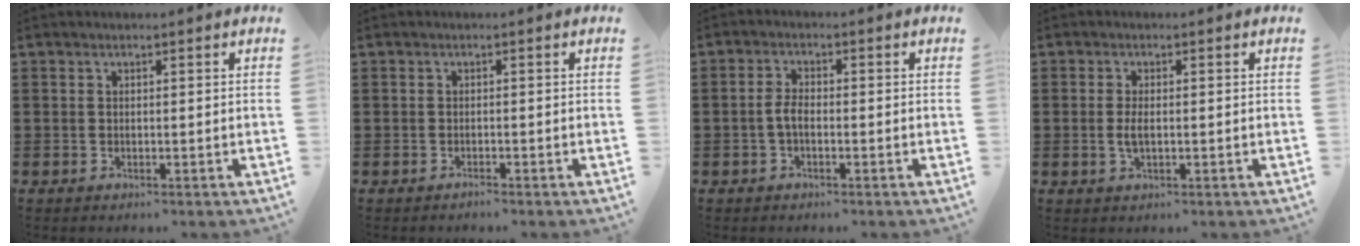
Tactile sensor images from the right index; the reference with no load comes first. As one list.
[{"total": 0.7, "force": [-0.7, 0.1, 0.2], "torque": [-0.007, -0.003, -0.013]}, {"total": 2.7, "force": [-0.8, 1.1, 2.4], "torque": [-0.059, -0.003, -0.020]}, {"total": 2.5, "force": [-0.2, 1.0, 2.3], "torque": [-0.058, -0.005, -0.009]}]